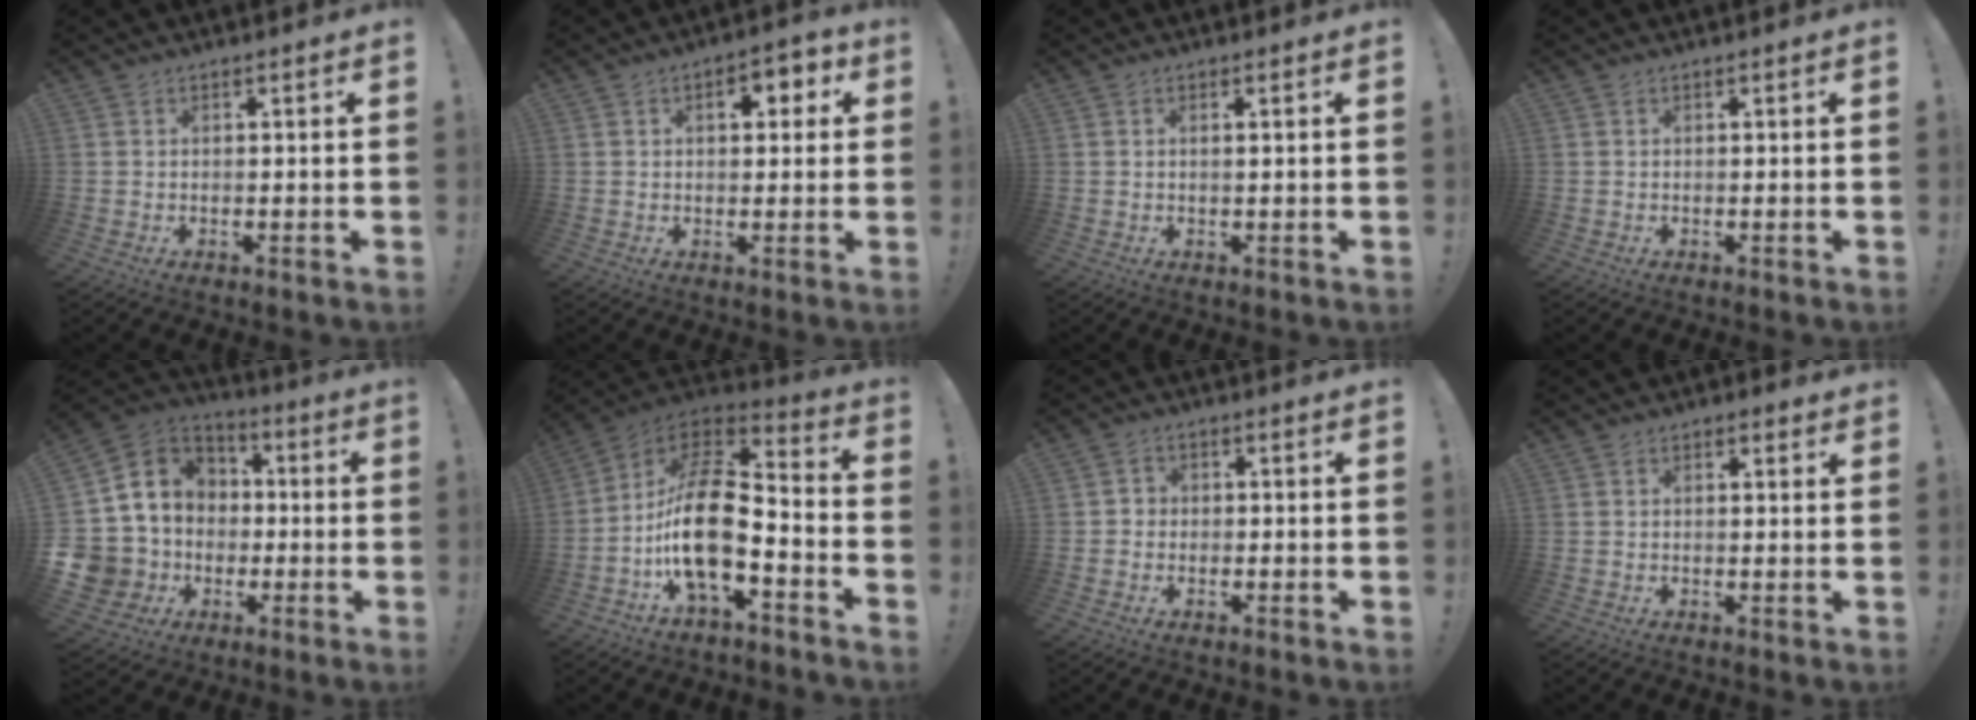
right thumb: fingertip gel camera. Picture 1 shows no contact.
{"total": 6.1, "force": [1.6, 3.5, 4.7], "torque": [-0.048, 0.000, 0.018]}
{"total": 1.0, "force": [0.5, -0.5, 0.7], "torque": [-0.005, -0.005, 0.006]}
{"total": 0.0}
{"total": 17.3, "force": [-3.5, 15.6, 6.7], "torque": [-0.143, 0.021, -0.011]}
{"total": 18.6, "force": [-4.7, 8.1, 16.1], "torque": [-0.332, 0.024, -0.081]}
{"total": 2.4, "force": [-1.4, 1.8, 0.9], "torque": [-0.019, 0.013, -0.023]}
{"total": 1.4, "force": [0.8, 1.2, 0.4], "torque": [0.007, -0.004, 0.012]}